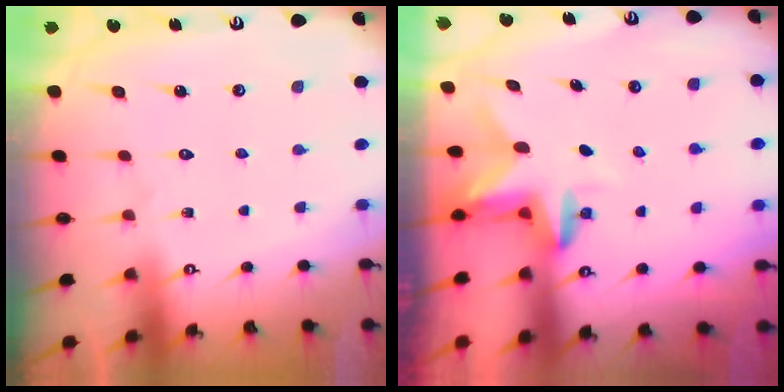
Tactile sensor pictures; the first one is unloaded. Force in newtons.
{"total": 3.1, "press": 3.1, "slide": 0.4}